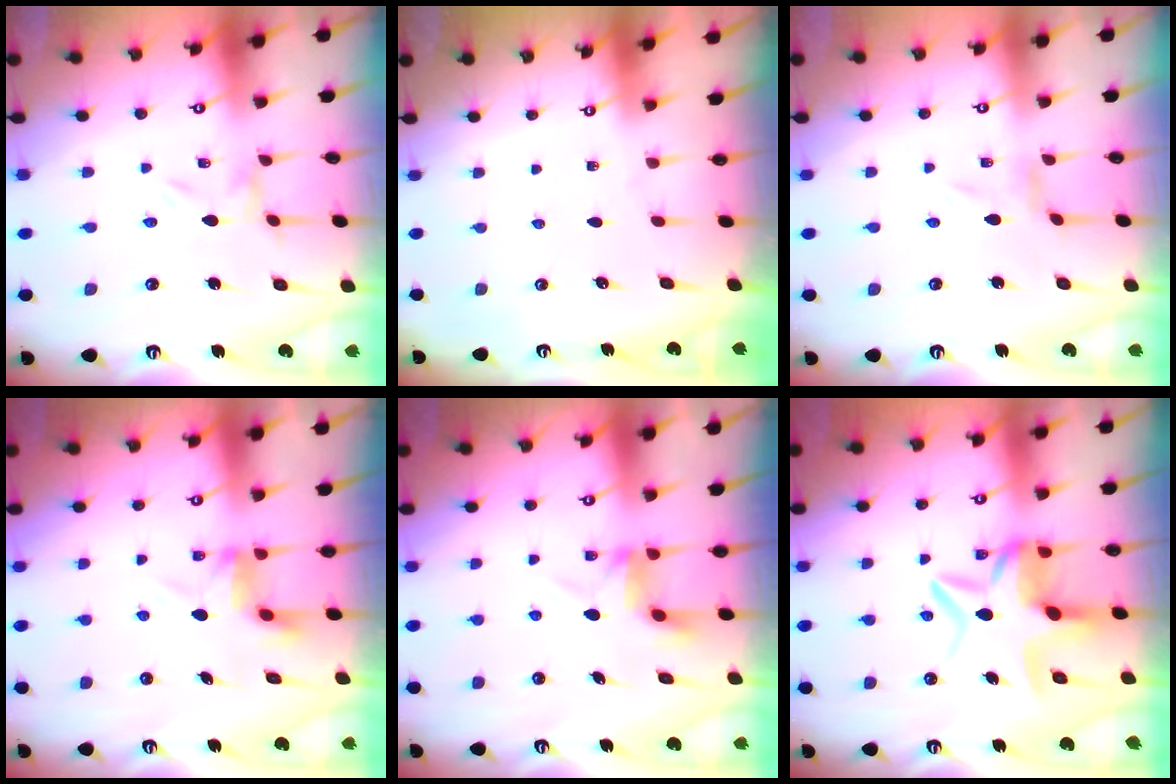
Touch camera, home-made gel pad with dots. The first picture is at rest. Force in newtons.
{"total": 0.0}
{"total": 0.0}
{"total": 4.8, "press": 4.8, "slide": 0.3}
{"total": 5.3, "press": 5.3, "slide": 0.3}
{"total": 9.5, "press": 9.2, "slide": 2.2}